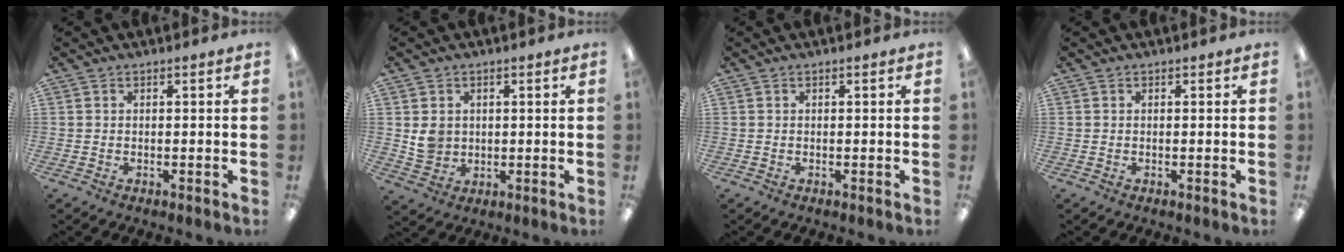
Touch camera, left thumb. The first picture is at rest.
{"total": 5.1, "force": [1.1, 4.7, 1.7], "torque": [-0.016, 0.001, 0.021]}
{"total": 0.0}
{"total": 0.0}